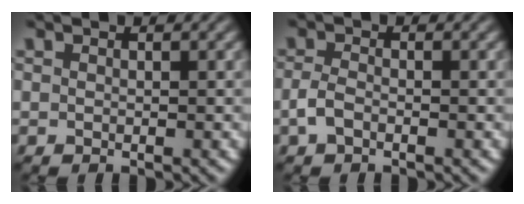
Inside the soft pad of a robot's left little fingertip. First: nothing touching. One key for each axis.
{"total": 1.6, "fx": -0.9, "fy": 0.7, "fz": 1.1, "tx": -0.029, "ty": 0.006, "tz": -0.020}